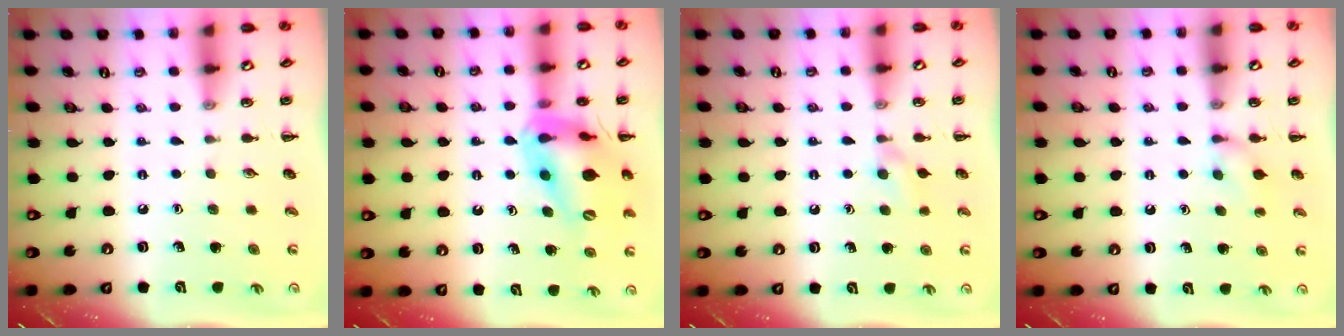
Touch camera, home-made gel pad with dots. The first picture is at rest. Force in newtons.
{"total": 18.7, "press": 18.4, "slide": 3.0}
{"total": 5.1, "press": 4.8, "slide": 1.6}
{"total": 4.9, "press": 4.6, "slide": 1.7}